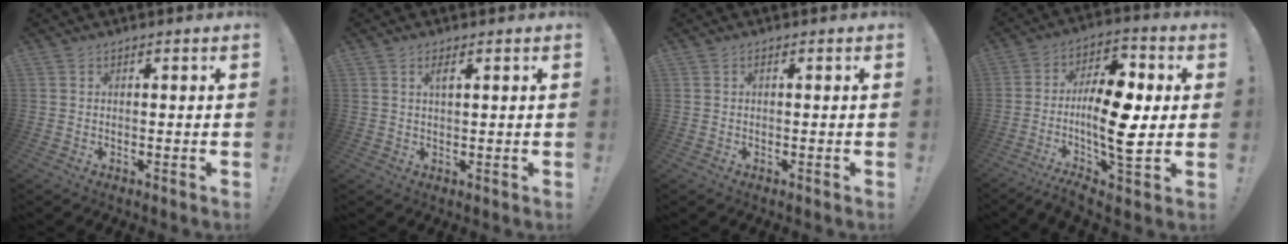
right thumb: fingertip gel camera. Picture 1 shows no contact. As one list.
[{"total": 2.1, "force": [1.0, 0.6, 1.8], "torque": [-0.030, -0.002, 0.013]}, {"total": 0.7, "force": [-0.2, -0.1, 0.6], "torque": [-0.013, 0.000, -0.003]}, {"total": 15.9, "force": [-1.2, 5.2, 15.0], "torque": [-0.272, -0.002, -0.029]}]